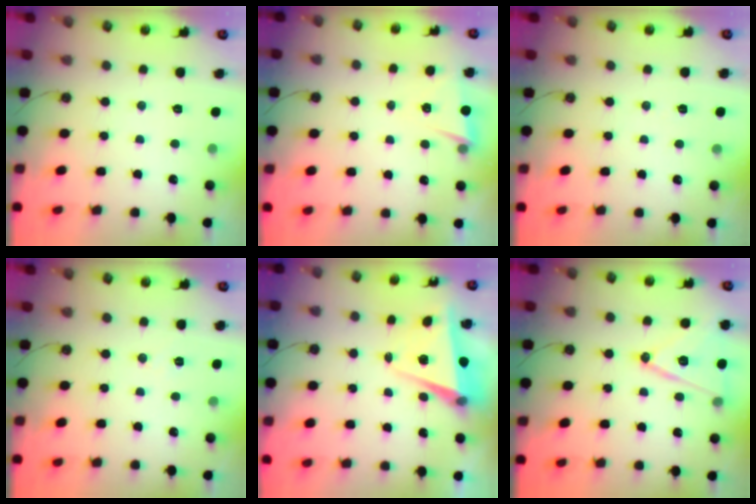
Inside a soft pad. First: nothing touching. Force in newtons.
{"total": 3.0, "press": 2.8, "slide": 0.9}
{"total": 3.7, "press": 1.6, "slide": 3.3}
{"total": 5.3, "press": 3.0, "slide": 4.4}
{"total": 5.3, "press": 5.0, "slide": 1.8}
{"total": 14.2, "press": 13.8, "slide": 3.3}